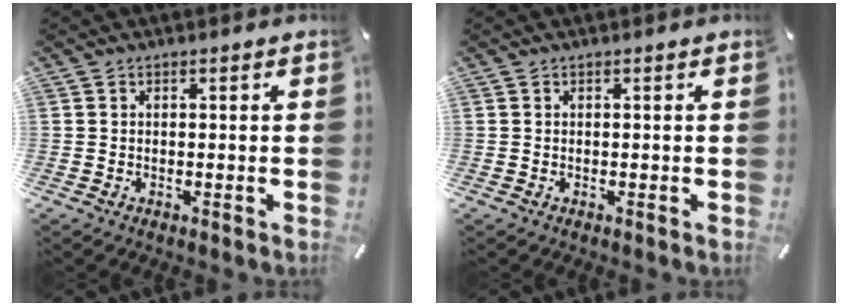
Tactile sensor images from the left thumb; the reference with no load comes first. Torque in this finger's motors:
{"motor_torque": [-0.01, 0.01, -0.01, -0.01, 0.00]}